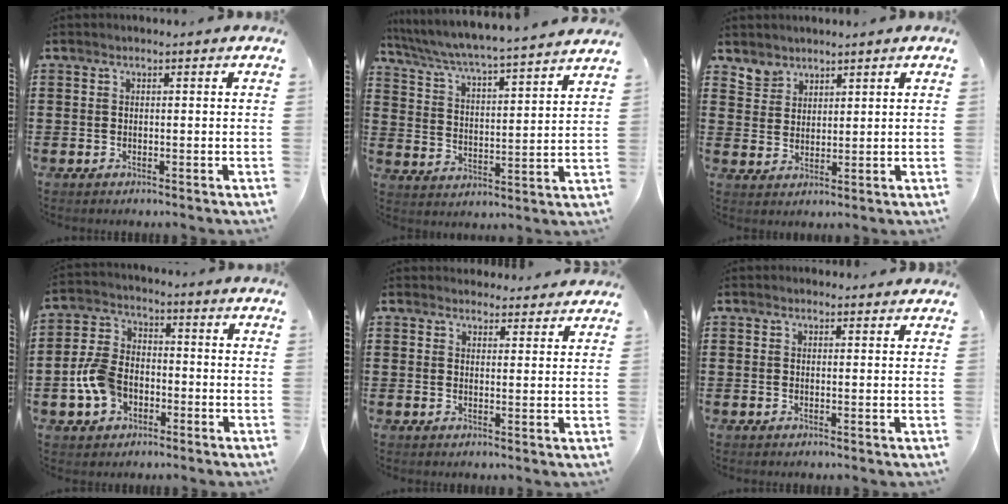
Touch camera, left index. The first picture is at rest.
{"total": 4.2, "force": [4.0, -0.7, 1.2], "torque": [-0.047, -0.038, 0.058]}
{"total": 3.3, "force": [2.8, 1.8, -0.3], "torque": [-0.007, 0.001, 0.056]}
{"total": 7.8, "force": [-2.6, 5.3, 5.1], "torque": [-0.130, 0.010, -0.055]}
{"total": 3.0, "force": [2.8, 0.9, 0.2], "torque": [-0.003, -0.008, 0.053]}
{"total": 1.0, "force": [0.9, 0.4, 0.2], "torque": [-0.005, 0.003, 0.019]}